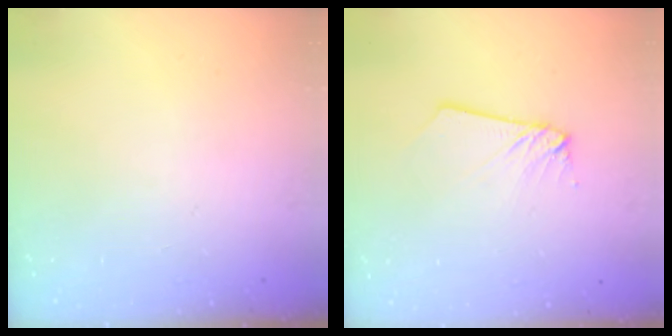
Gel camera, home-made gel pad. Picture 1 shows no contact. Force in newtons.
{"total": 2.6, "press": 2.6, "slide": 0.2}